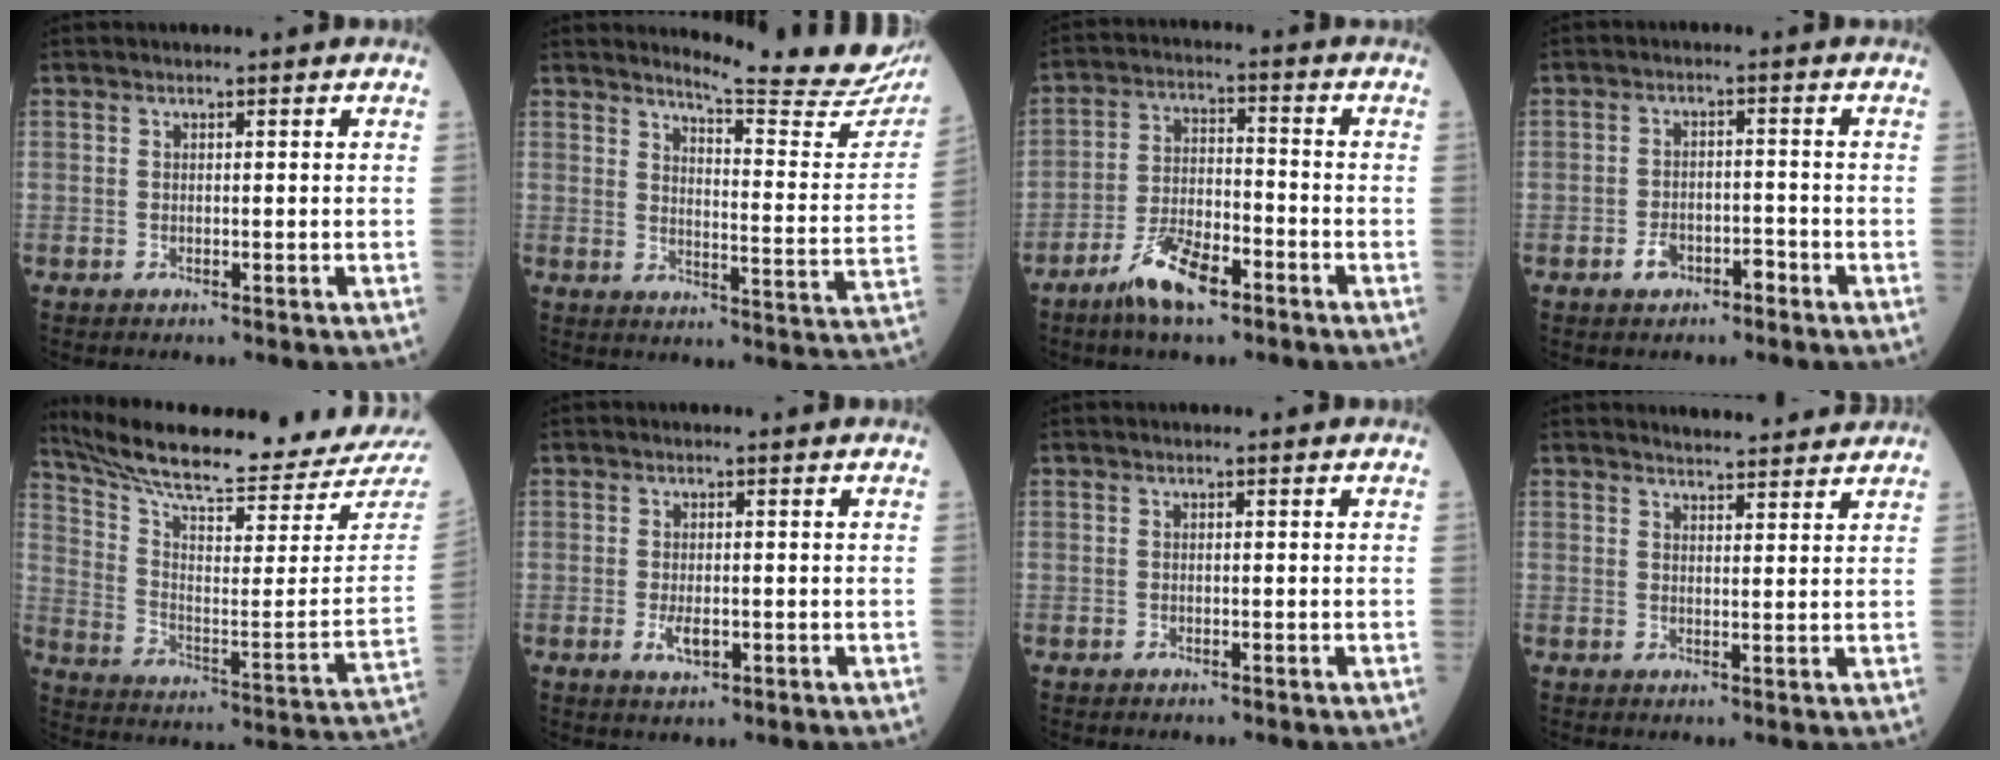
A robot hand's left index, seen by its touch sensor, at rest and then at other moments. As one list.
[{"total": 17.1, "force": [16.3, -0.1, 5.4], "torque": [-0.073, -0.111, 0.182]}, {"total": 8.4, "force": [-5.5, 2.5, 5.8], "torque": [-0.118, -0.005, -0.104]}, {"total": 3.3, "force": [-2.2, 1.8, 1.7], "torque": [-0.029, 0.005, -0.034]}, {"total": 24.0, "force": [22.6, 0.5, 8.0], "torque": [-0.146, -0.097, 0.314]}, {"total": 2.6, "force": [-0.7, 1.1, 2.2], "torque": [-0.048, -0.003, -0.007]}, {"total": 0.0}, {"total": 6.4, "force": [6.2, 0.7, 1.4], "torque": [-0.023, 0.010, 0.073]}]